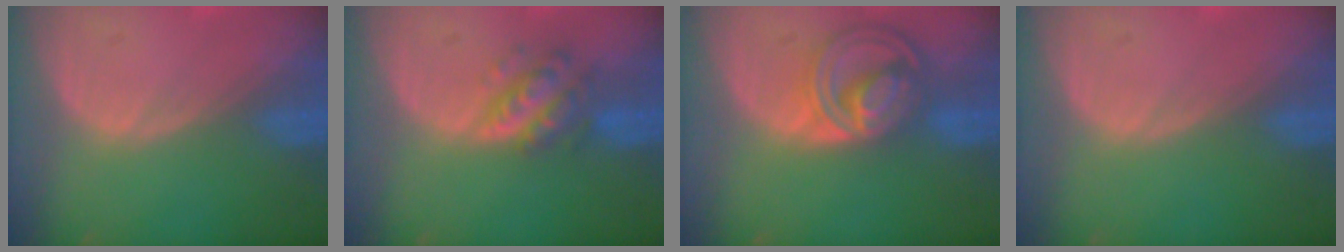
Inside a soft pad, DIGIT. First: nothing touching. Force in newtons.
{"total": 5.6, "press": 5.2, "slide": 2.1}
{"total": 8.6, "press": 7.3, "slide": 4.6}
{"total": 0.0}